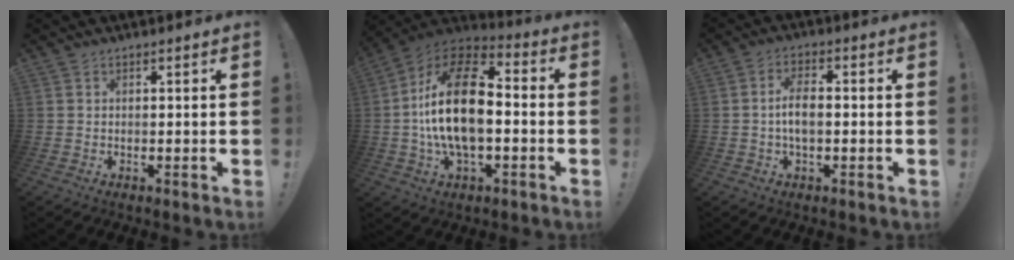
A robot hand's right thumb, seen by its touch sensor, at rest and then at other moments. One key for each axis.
{"total": 21.5, "fx": -1.0, "fy": 11.3, "fz": 18.2, "tx": -0.339, "ty": 0.019, "tz": -0.018}
{"total": 6.5, "fx": -0.6, "fy": 2.8, "fz": 5.8, "tx": -0.106, "ty": 0.002, "tz": -0.014}